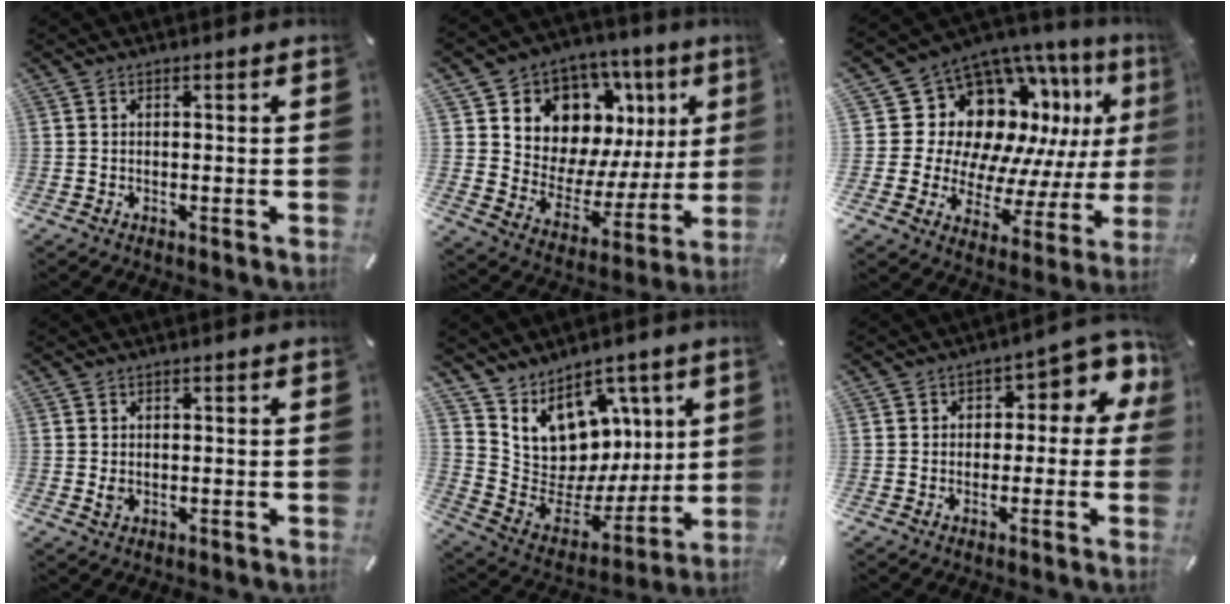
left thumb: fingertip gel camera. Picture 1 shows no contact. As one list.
[{"total": 10.8, "force": [6.6, 8.1, 2.6], "torque": [-0.034, -0.090, 0.121]}, {"total": 16.7, "force": [7.0, 12.4, 8.7], "torque": [-0.147, -0.091, 0.144]}, {"total": 1.4, "force": [0.2, 1.1, 0.8], "torque": [-0.008, -0.002, 0.002]}, {"total": 11.8, "force": [6.3, 9.7, 2.4], "torque": [-0.041, -0.087, 0.131]}, {"total": 7.4, "force": [1.4, 5.0, 5.2], "torque": [-0.061, -0.006, 0.018]}]